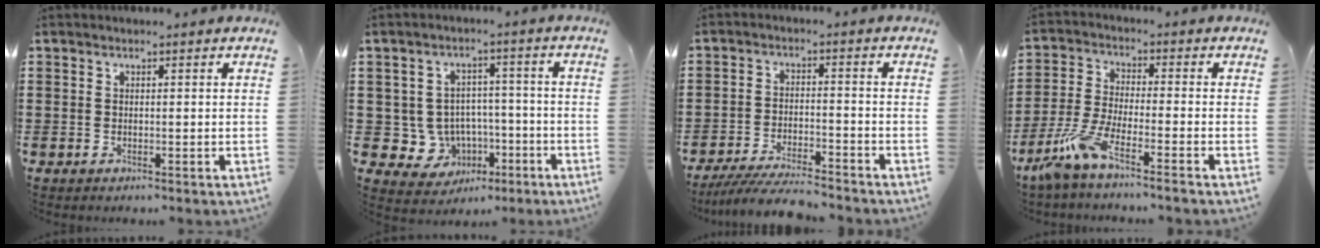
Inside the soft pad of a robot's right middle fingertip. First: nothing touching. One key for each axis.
{"total": 6.3, "fx": -1.5, "fy": 5.9, "fz": 1.4, "tx": -0.040, "ty": 0.006, "tz": -0.017}
{"total": 6.0, "fx": -5.6, "fy": 0.3, "fz": 2.0, "tx": -0.043, "ty": -0.008, "tz": -0.109}
{"total": 6.9, "fx": -5.3, "fy": 0.6, "fz": 4.4, "tx": -0.119, "ty": -0.021, "tz": -0.109}